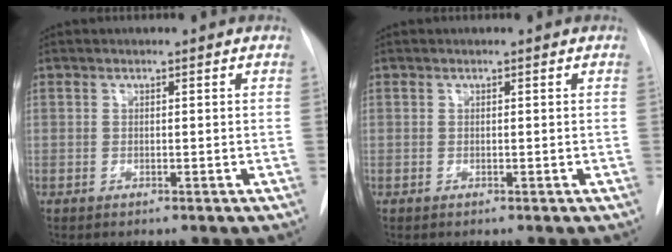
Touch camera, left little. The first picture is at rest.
{"total": 0.0}